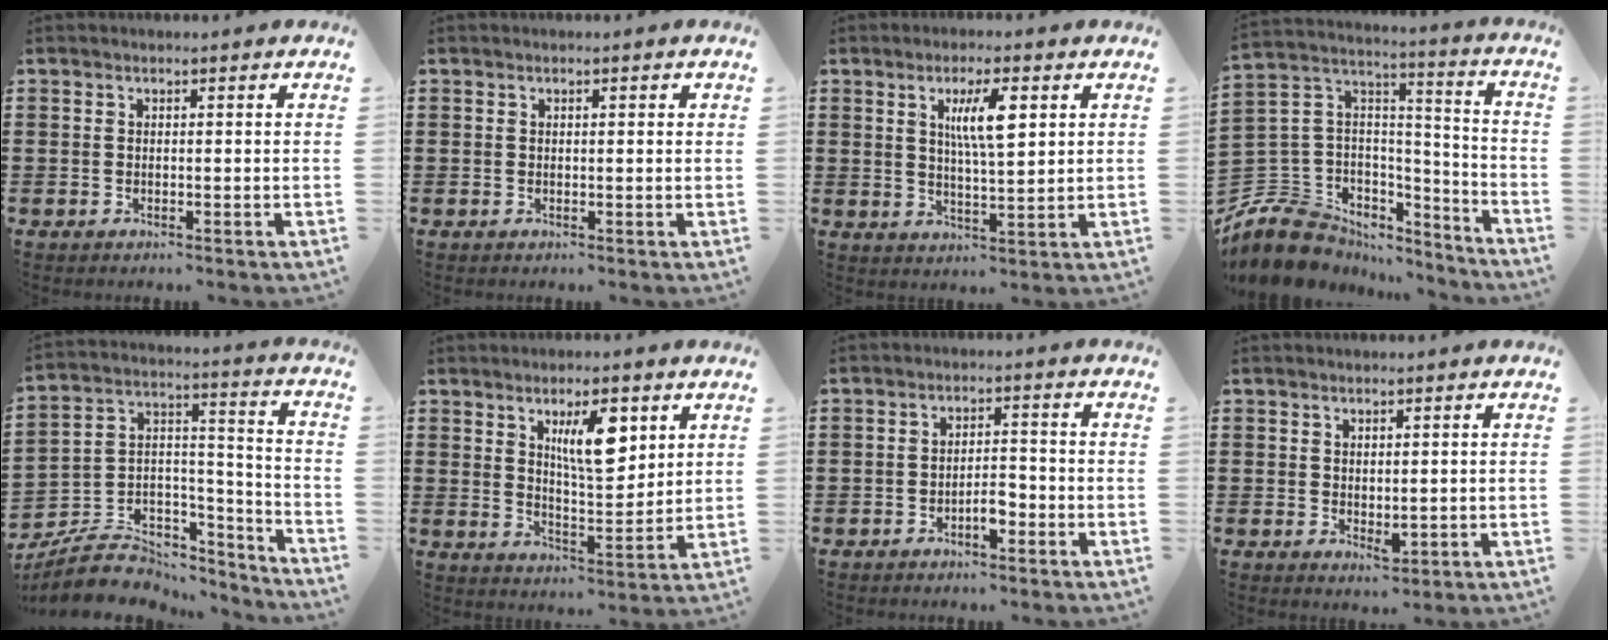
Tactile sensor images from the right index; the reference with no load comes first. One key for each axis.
{"total": 0.6, "fx": 0.2, "fy": 0.1, "fz": 0.5, "tx": -0.010, "ty": 0.002, "tz": 0.004}
{"total": 6.9, "fx": 2.4, "fy": 1.6, "fz": 6.2, "tx": -0.120, "ty": 0.006, "tz": 0.036}
{"total": 9.3, "fx": -5.6, "fy": 6.9, "fz": 2.5, "tx": -0.091, "ty": -0.005, "tz": -0.106}
{"total": 7.1, "fx": -5.1, "fy": 4.6, "fz": 1.8, "tx": -0.051, "ty": 0.001, "tz": -0.094}
{"total": 8.6, "fx": 3.8, "fy": 3.0, "fz": 7.1, "tx": -0.115, "ty": -0.004, "tz": 0.058}
{"total": 3.3, "fx": -1.7, "fy": 1.2, "fz": 2.5, "tx": -0.045, "ty": 0.007, "tz": -0.033}
{"total": 1.8, "fx": 0.6, "fy": 1.1, "fz": 1.2, "tx": -0.015, "ty": -0.004, "tz": 0.011}